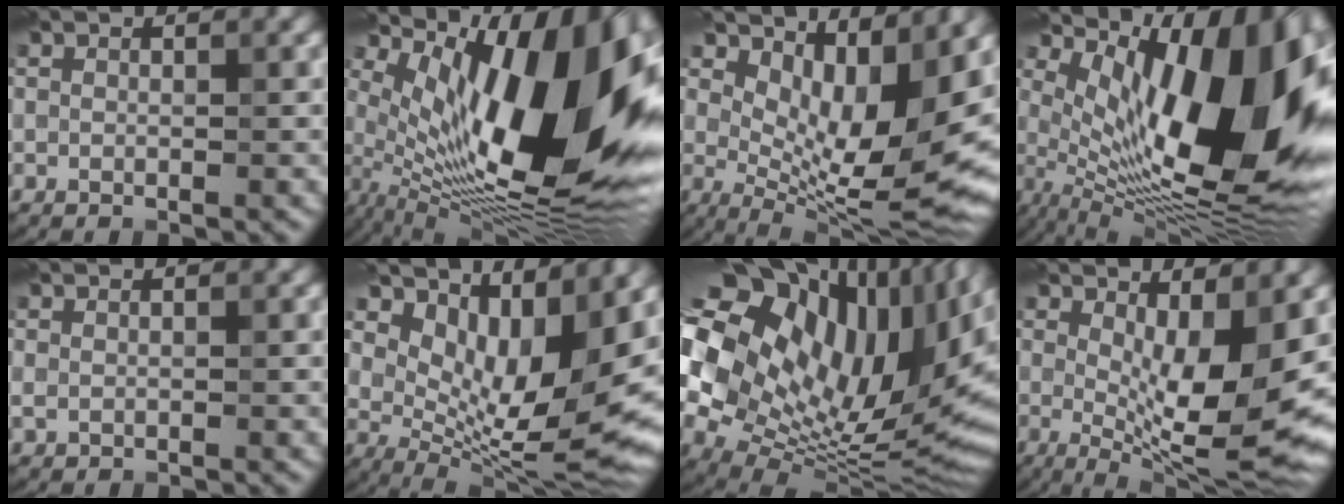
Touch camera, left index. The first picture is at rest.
{"total": 17.5, "force": [3.1, 7.3, 15.6], "torque": [-0.235, 0.010, 0.048]}
{"total": 11.0, "force": [3.3, 4.4, 9.5], "torque": [-0.148, -0.020, 0.068]}
{"total": 15.8, "force": [2.9, 6.7, 14.1], "torque": [-0.204, -0.005, 0.047]}
{"total": 0.8, "force": [0.1, 0.6, 0.5], "torque": [-0.014, 0.001, 0.004]}
{"total": 10.4, "force": [4.3, 4.3, 8.5], "torque": [-0.136, -0.020, 0.091]}
{"total": 20.9, "force": [4.7, 13.0, 15.6], "torque": [-0.280, 0.003, 0.122]}
{"total": 9.8, "force": [0.3, 3.0, 9.3], "torque": [-0.151, -0.021, 0.012]}